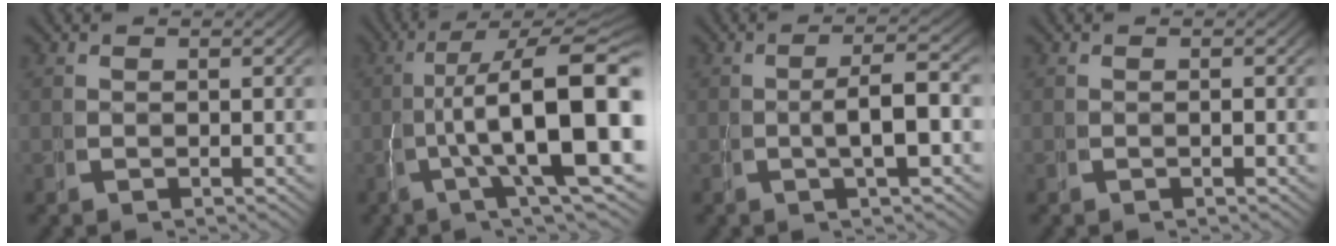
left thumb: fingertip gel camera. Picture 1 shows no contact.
{"total": 14.9, "force": [-0.4, 6.1, 13.6], "torque": [-0.209, -0.014, 0.002]}
{"total": 4.3, "force": [-0.3, 1.2, 4.1], "torque": [-0.066, 0.003, -0.006]}
{"total": 0.0}